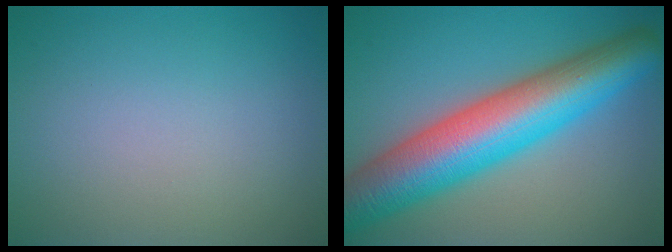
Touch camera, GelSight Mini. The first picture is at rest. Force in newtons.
{"total": 11.9, "press": 11.9, "slide": 0.2}